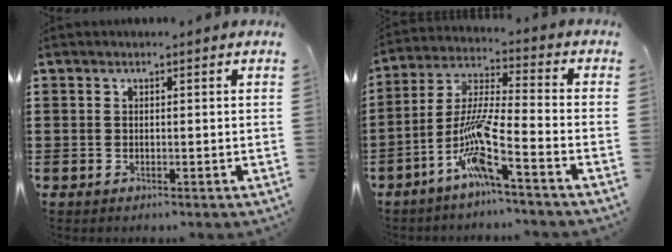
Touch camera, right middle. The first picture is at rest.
{"total": 9.5, "force": [-5.9, 0.3, 7.4], "torque": [-0.170, -0.015, -0.121]}